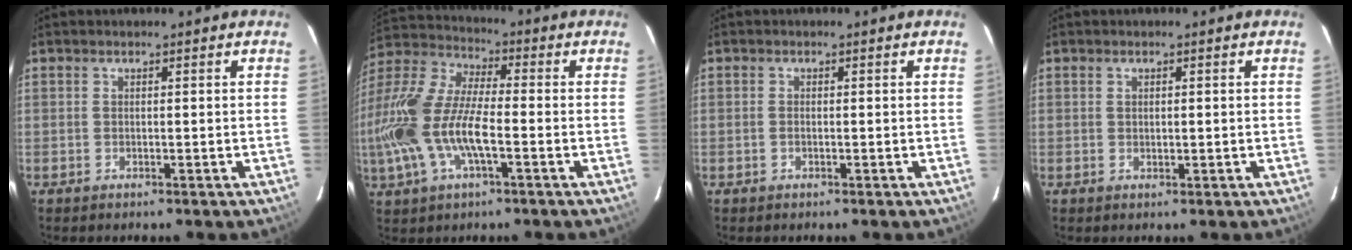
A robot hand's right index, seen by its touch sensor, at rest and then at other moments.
{"total": 19.5, "force": [-4.4, 7.8, 17.4], "torque": [-0.365, -0.011, -0.089]}
{"total": 0.6, "force": [-0.2, 0.3, 0.4], "torque": [-0.010, 0.000, -0.005]}
{"total": 0.9, "force": [0.3, 0.6, 0.6], "torque": [-0.009, 0.002, 0.006]}